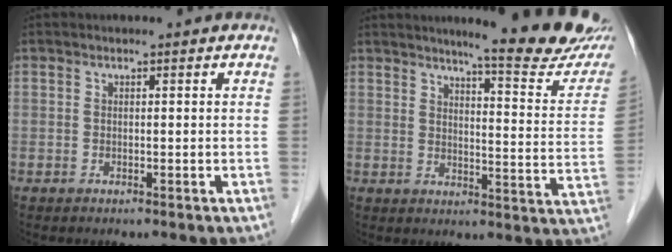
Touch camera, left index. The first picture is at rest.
{"total": 16.3, "force": [14.3, 0.5, 7.8], "torque": [-0.093, -0.067, 0.163]}